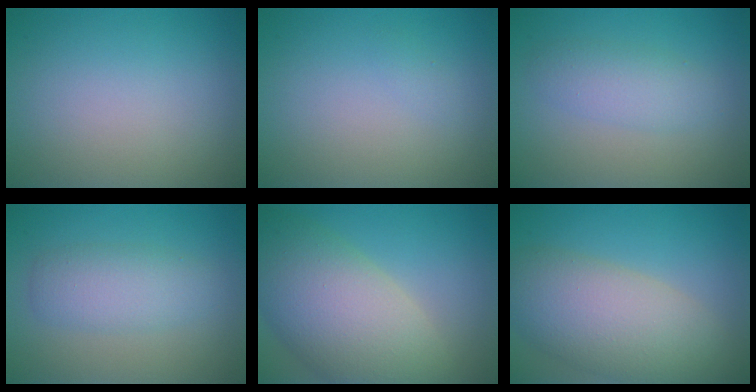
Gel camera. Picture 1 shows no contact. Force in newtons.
{"total": 0.5, "press": 0.5, "slide": 0.0}
{"total": 2.7, "press": 2.7, "slide": 0.1}
{"total": 2.3, "press": 2.3, "slide": 0.2}
{"total": 10.6, "press": 10.6, "slide": 0.9}
{"total": 8.3, "press": 8.2, "slide": 0.7}